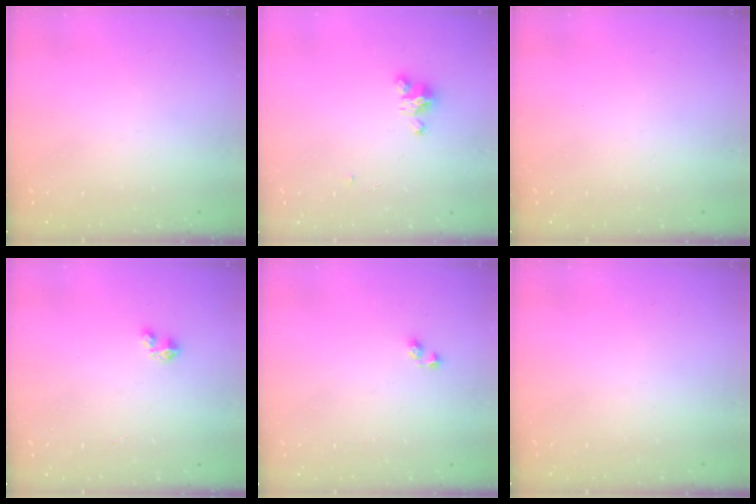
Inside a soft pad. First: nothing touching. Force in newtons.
{"total": 2.9, "press": 2.9, "slide": 0.3}
{"total": 0.0}
{"total": 3.0, "press": 3.0, "slide": 0.3}
{"total": 2.8, "press": 2.8, "slide": 0.3}
{"total": 0.0}